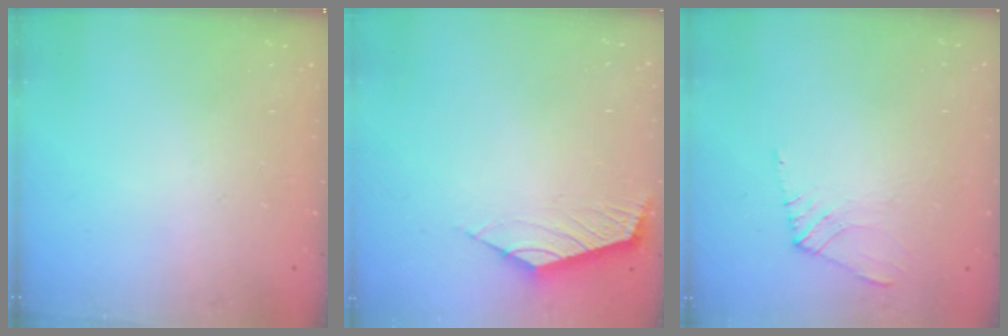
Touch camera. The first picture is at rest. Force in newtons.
{"total": 2.4, "press": 2.3, "slide": 0.6}
{"total": 3.0, "press": 3.0, "slide": 0.4}